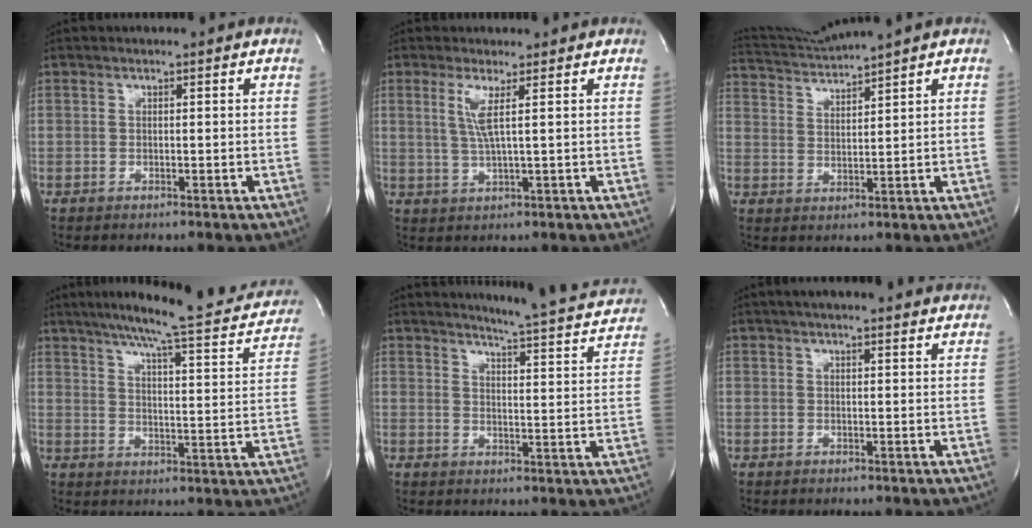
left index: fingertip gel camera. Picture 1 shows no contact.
{"total": 3.4, "force": [1.0, -0.5, 3.2], "torque": [-0.073, -0.008, 0.022]}
{"total": 5.7, "force": [5.3, -2.0, 0.5], "torque": [-0.025, -0.001, 0.110]}
{"total": 22.1, "force": [18.8, 3.1, 11.1], "torque": [-0.154, -0.020, 0.234]}
{"total": 15.9, "force": [15.1, 0.7, 4.9], "torque": [-0.068, -0.064, 0.165]}
{"total": 14.0, "force": [12.7, 1.9, 5.8], "torque": [-0.079, 0.027, 0.154]}